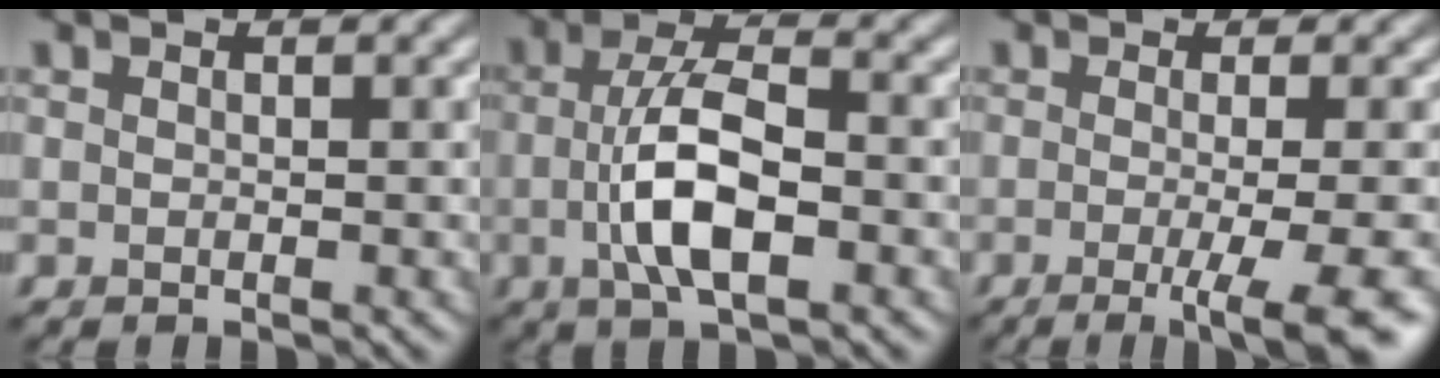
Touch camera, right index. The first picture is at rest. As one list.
[{"total": 6.4, "force": [-1.1, 2.4, 5.9], "torque": [-0.113, 0.004, -0.024]}, {"total": 7.1, "force": [-2.4, 1.9, 6.4], "torque": [-0.072, -0.013, -0.031]}]